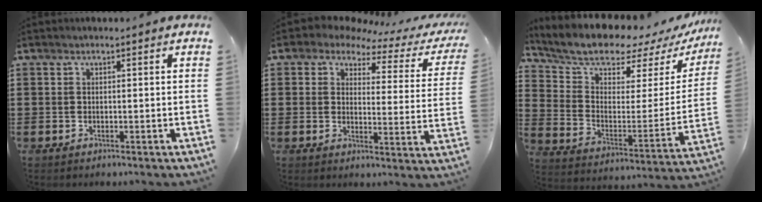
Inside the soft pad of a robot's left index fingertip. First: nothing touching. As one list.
[{"total": 3.5, "force": [2.5, 1.6, 1.9], "torque": [-0.047, -0.013, 0.037]}, {"total": 8.4, "force": [7.8, 2.1, 2.3], "torque": [-0.076, -0.067, 0.130]}]